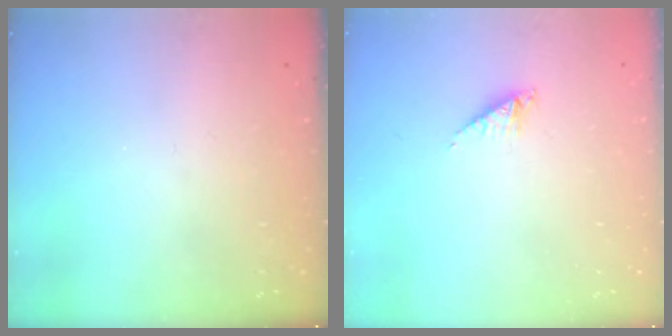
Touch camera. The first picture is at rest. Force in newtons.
{"total": 3.8, "press": 3.8, "slide": 0.5}